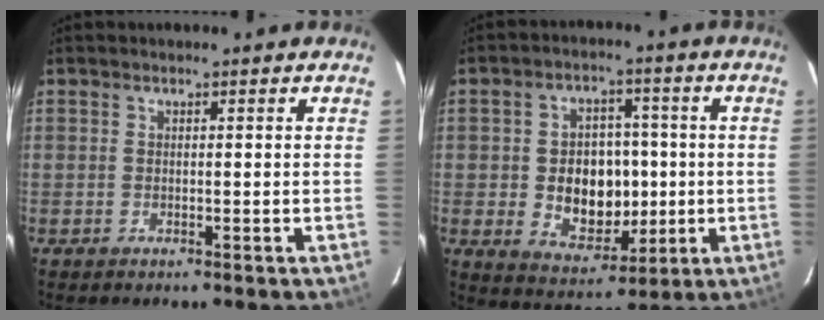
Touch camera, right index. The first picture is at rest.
{"total": 11.1, "force": [-1.0, 8.5, 7.1], "torque": [-0.145, 0.008, 0.005]}